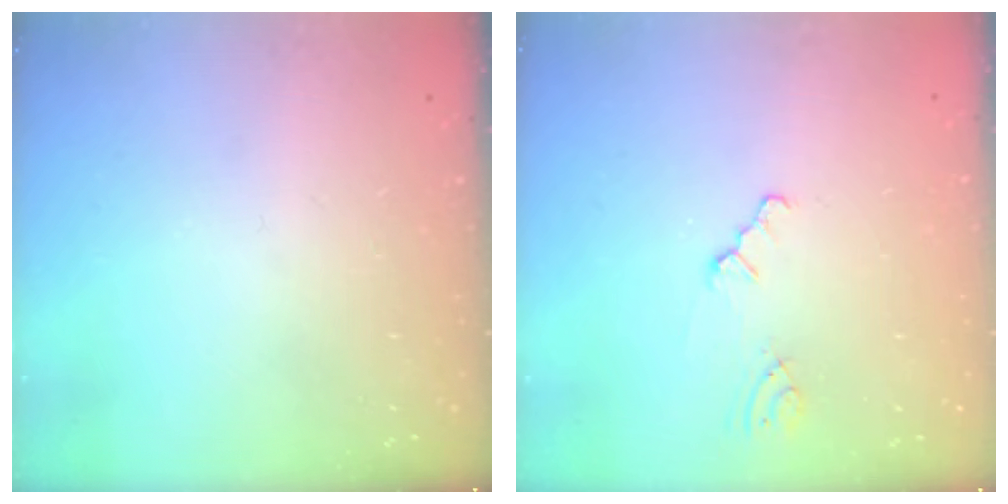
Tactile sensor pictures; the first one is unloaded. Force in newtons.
{"total": 0.8, "press": 0.8, "slide": 0.2}